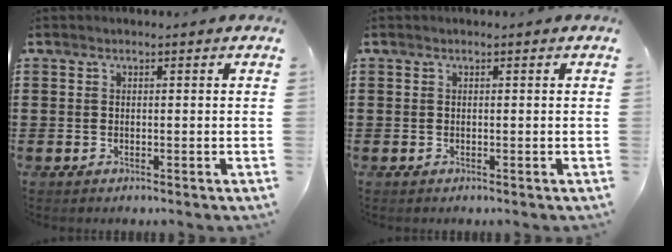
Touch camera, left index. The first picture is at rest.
{"total": 0.0}